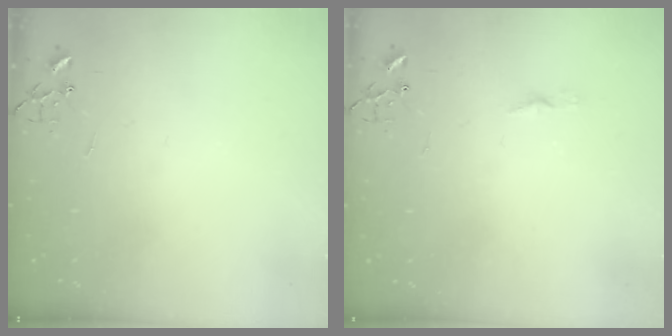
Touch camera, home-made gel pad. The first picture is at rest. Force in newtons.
{"total": 3.8, "press": 3.7, "slide": 0.3}